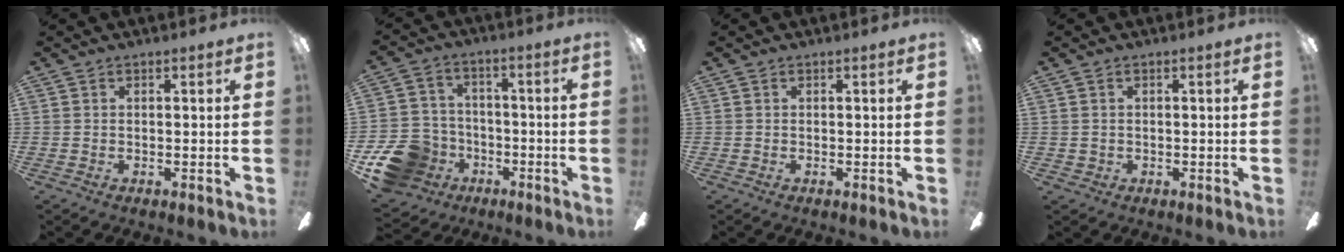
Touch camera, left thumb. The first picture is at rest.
{"total": 13.6, "force": [-6.6, 10.6, 5.3], "torque": [-0.121, 0.048, -0.115]}
{"total": 0.0}
{"total": 1.0, "force": [0.2, 1.0, 0.2], "torque": [-0.005, 0.004, 0.002]}